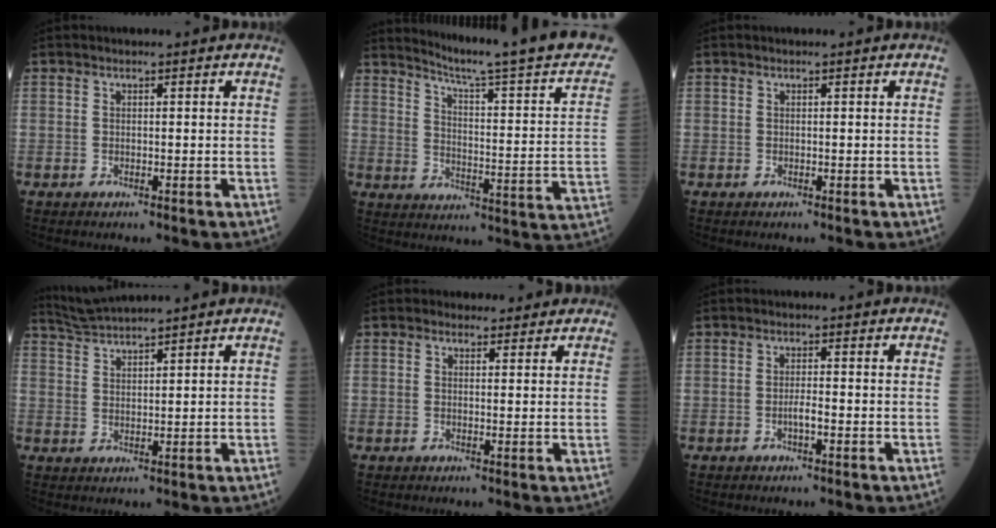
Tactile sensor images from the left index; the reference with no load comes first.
{"total": 22.4, "force": [19.5, -0.8, 10.9], "torque": [-0.160, -0.085, 0.245]}
{"total": 0.0}
{"total": 4.9, "force": [4.6, -1.4, 1.0], "torque": [-0.027, 0.014, 0.092]}
{"total": 2.5, "force": [1.9, 1.6, 0.1], "torque": [0.005, 0.000, 0.015]}
{"total": 1.6, "force": [-1.2, 0.1, 1.1], "torque": [-0.021, -0.005, -0.022]}